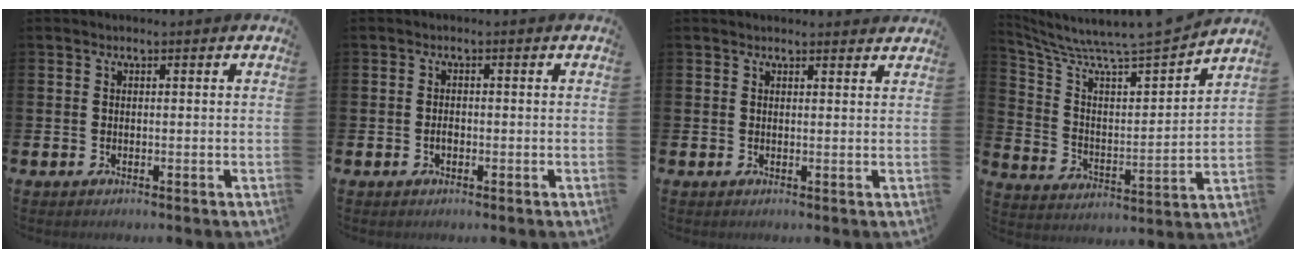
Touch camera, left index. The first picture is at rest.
{"total": 1.2, "force": [-0.4, 0.7, 0.9], "torque": [-0.015, 0.002, -0.009]}
{"total": 1.3, "force": [1.3, 0.2, 0.0], "torque": [0.010, -0.006, 0.020]}
{"total": 7.9, "force": [7.4, 0.4, 2.5], "torque": [-0.086, -0.070, 0.121]}